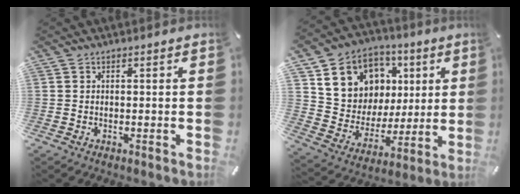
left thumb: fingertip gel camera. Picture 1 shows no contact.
{"total": 14.3, "force": [5.8, 12.6, 3.8], "torque": [-0.062, -0.038, 0.120]}